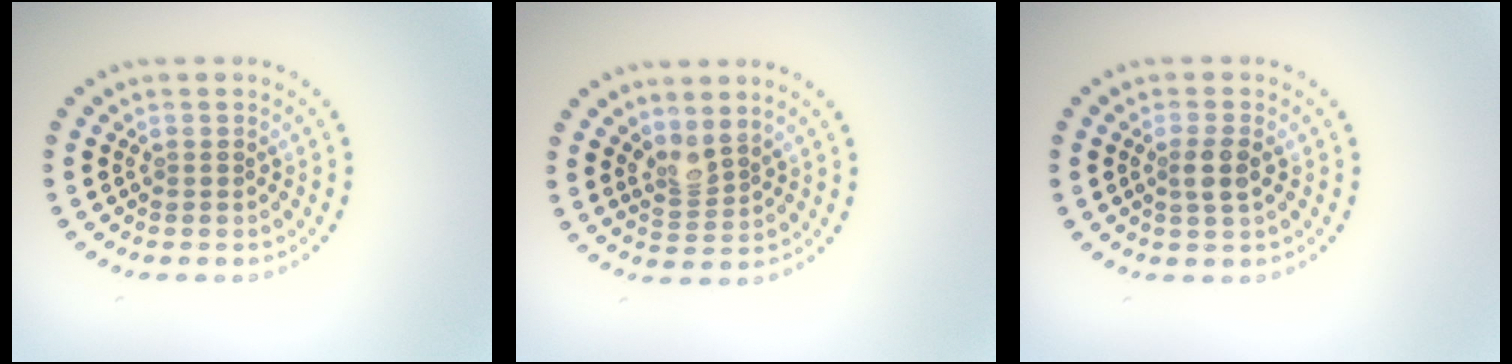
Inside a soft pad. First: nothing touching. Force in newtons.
{"total": 2.1, "press": 1.6, "slide": 1.4}
{"total": 1.9, "press": 1.7, "slide": 0.9}